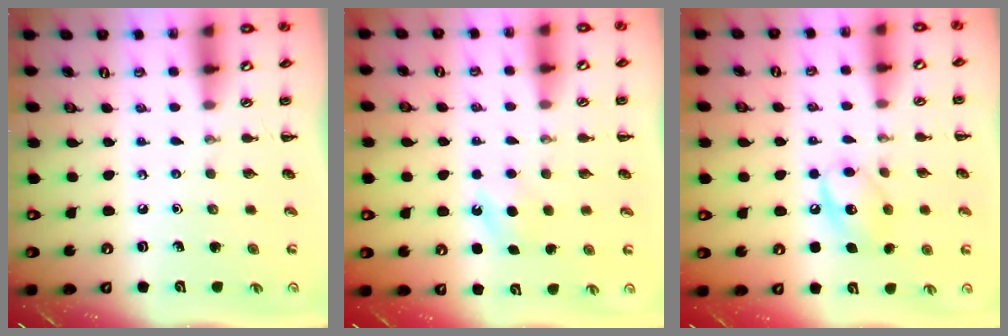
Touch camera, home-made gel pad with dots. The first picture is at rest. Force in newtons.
{"total": 4.5, "press": 4.2, "slide": 1.4}
{"total": 9.8, "press": 9.8, "slide": 1.1}